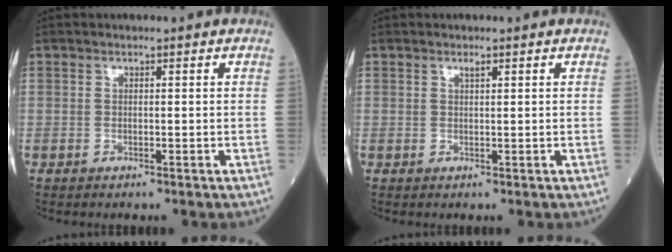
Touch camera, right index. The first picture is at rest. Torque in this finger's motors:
{"motor_torque": [0.20, 0.06, -0.01, 0.02]}